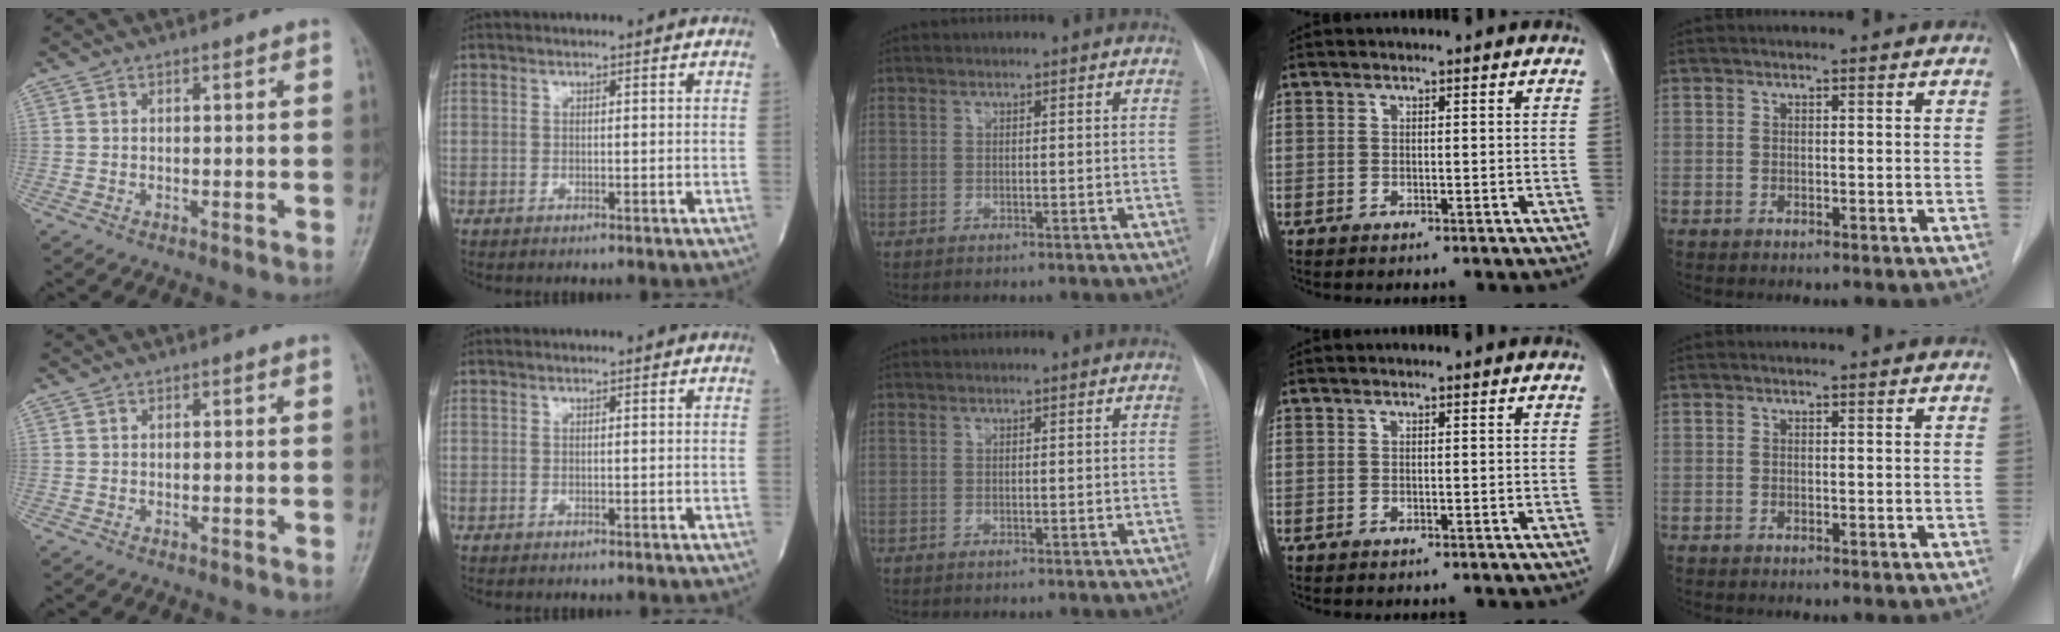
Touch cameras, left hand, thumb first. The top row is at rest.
{}